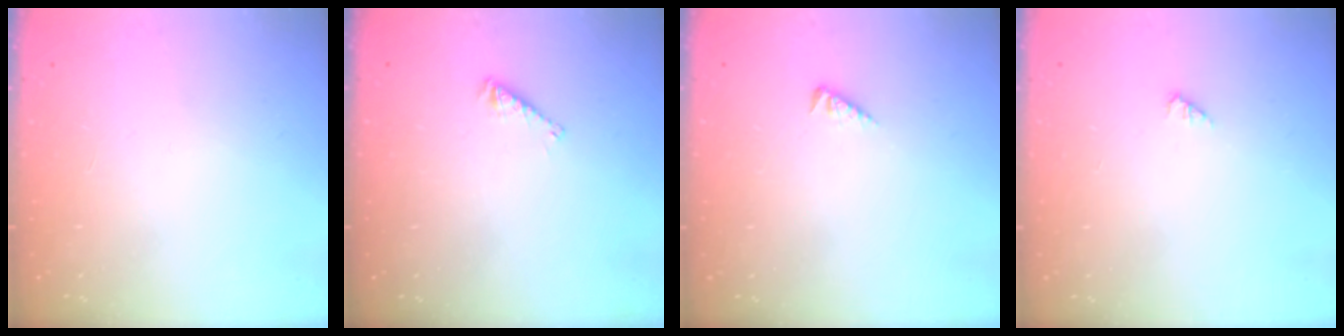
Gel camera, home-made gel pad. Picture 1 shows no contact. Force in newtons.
{"total": 3.2, "press": 3.2, "slide": 0.4}
{"total": 2.0, "press": 1.9, "slide": 0.3}
{"total": 0.9, "press": 0.8, "slide": 0.2}